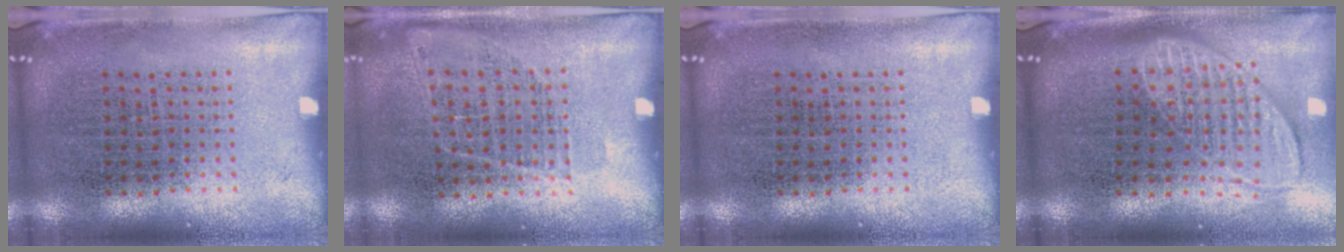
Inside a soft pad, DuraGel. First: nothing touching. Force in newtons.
{"total": 0.9, "press": 0.7, "slide": 0.4}
{"total": 0.0}
{"total": 1.9, "press": 1.5, "slide": 1.1}